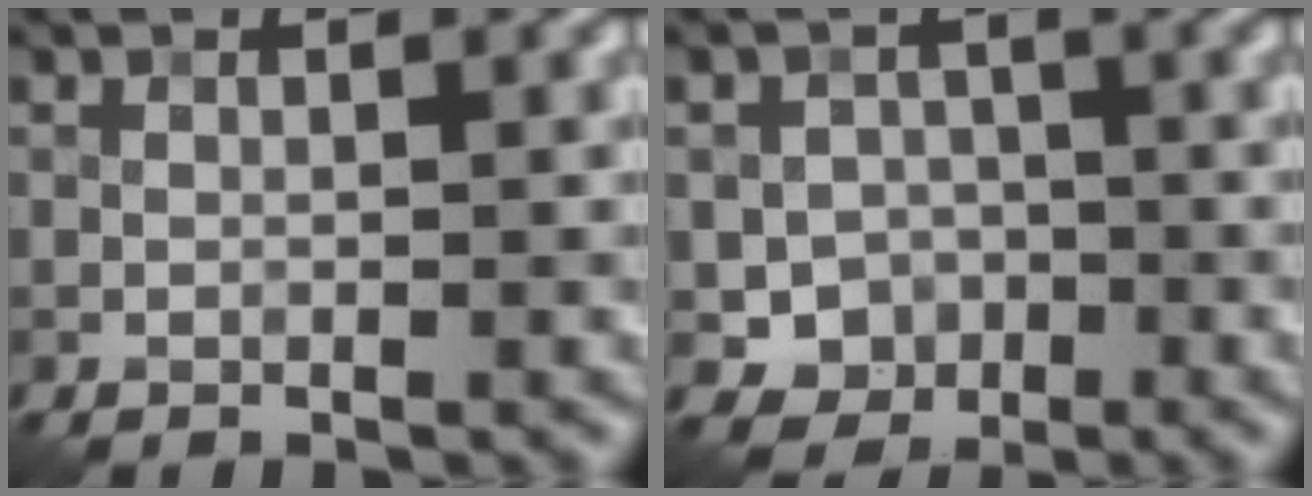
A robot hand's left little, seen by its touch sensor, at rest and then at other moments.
{"total": 3.4, "force": [-1.1, 3.1, 0.9], "torque": [0.003, 0.005, -0.025]}